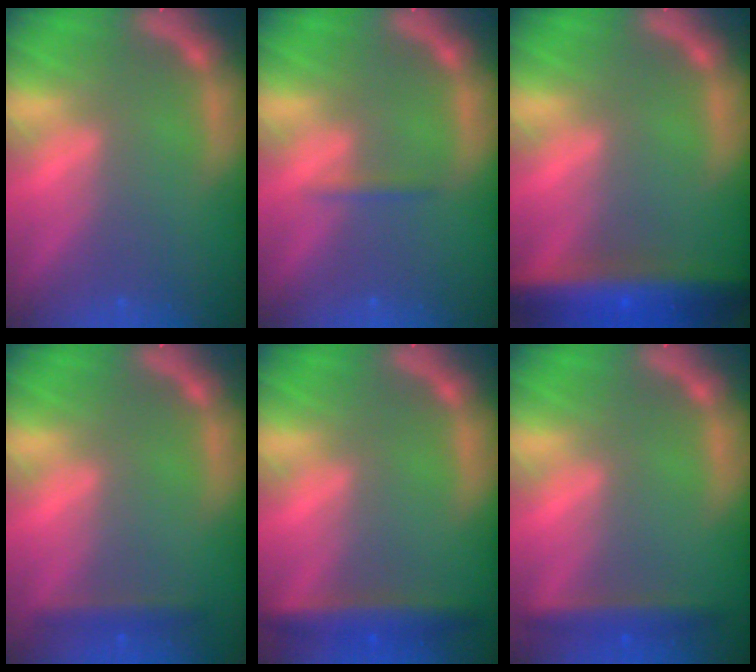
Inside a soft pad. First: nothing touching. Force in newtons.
{"total": 0.9}
{"total": 9.0}
{"total": 1.9}
{"total": 4.0}
{"total": 3.0}